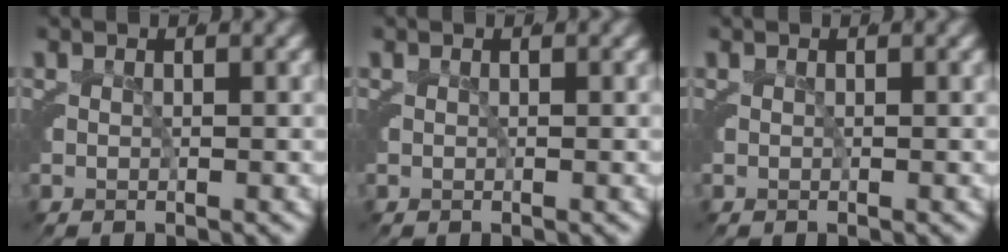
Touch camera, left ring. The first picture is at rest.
{"total": 0.0}
{"total": 0.0}